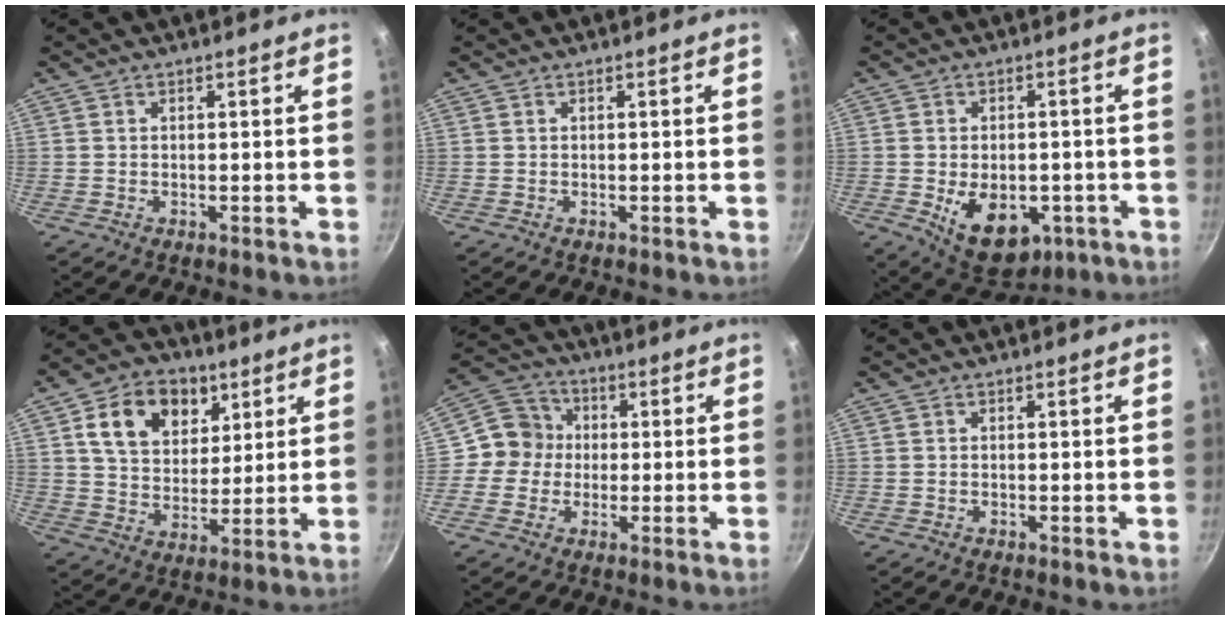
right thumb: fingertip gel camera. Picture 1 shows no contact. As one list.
[{"total": 0.0}, {"total": 12.4, "force": [-3.5, 8.1, 8.7], "torque": [-0.099, 0.001, -0.031]}, {"total": 15.2, "force": [6.2, 11.1, 8.4], "torque": [-0.107, -0.014, 0.099]}, {"total": 8.0, "force": [-0.2, 7.7, 2.2], "torque": [0.002, 0.022, -0.027]}, {"total": 0.0}]